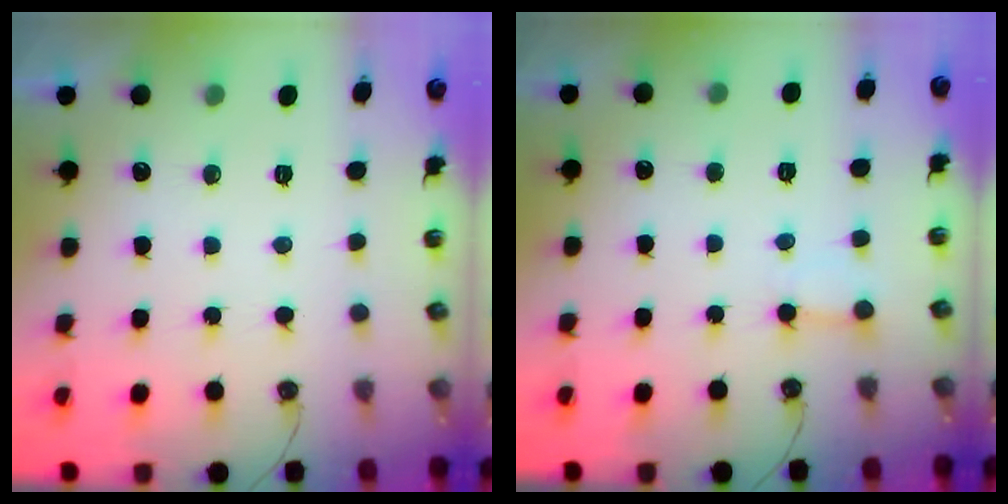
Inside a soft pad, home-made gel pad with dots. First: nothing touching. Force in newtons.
{"total": 2.2, "press": 2.2, "slide": 0.2}